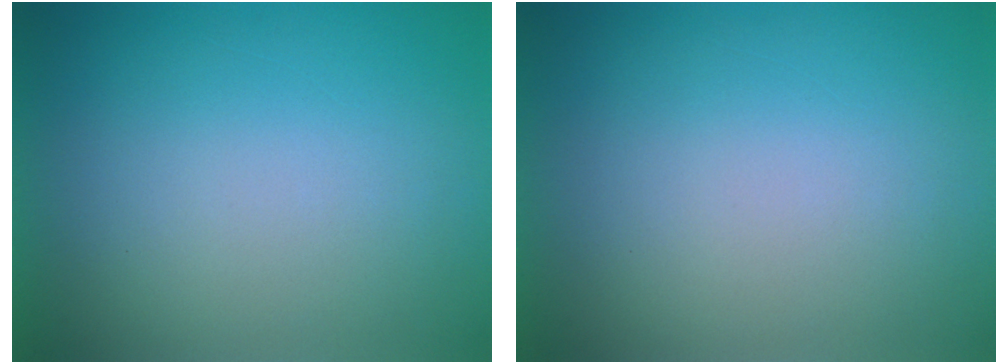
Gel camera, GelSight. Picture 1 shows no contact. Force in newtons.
{"total": 1.0}